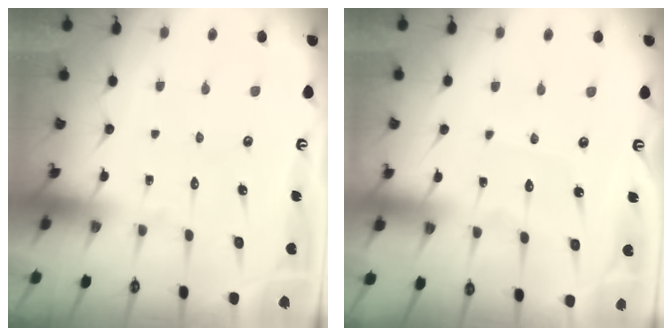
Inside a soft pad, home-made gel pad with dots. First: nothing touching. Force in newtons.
{"total": 3.3, "press": 3.3, "slide": 0.3}